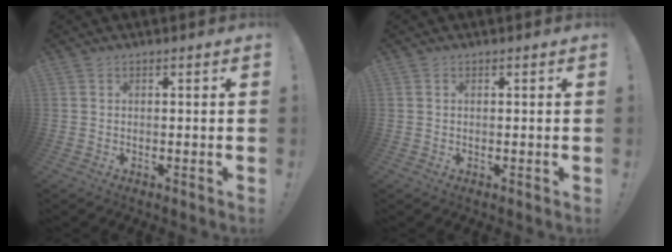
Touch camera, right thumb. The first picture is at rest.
{"total": 0.5, "force": [0.2, 0.3, 0.4], "torque": [-0.003, -0.001, 0.001]}